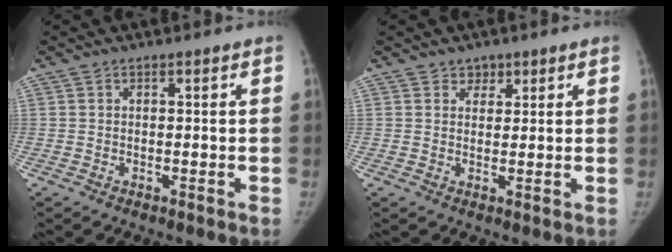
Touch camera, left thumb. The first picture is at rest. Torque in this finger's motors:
{"motor_torque": [-0.04, 0.08, -0.26, 0.14, -0.07]}